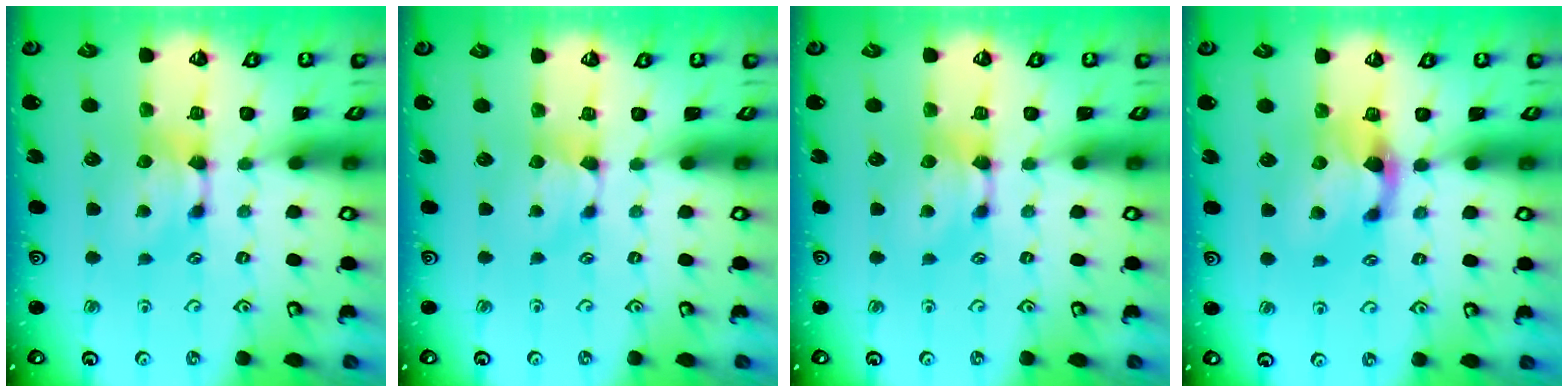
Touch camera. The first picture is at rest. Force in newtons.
{"total": 0.8, "press": 0.7, "slide": 0.2}
{"total": 0.0}
{"total": 1.9, "press": 1.4, "slide": 1.2}